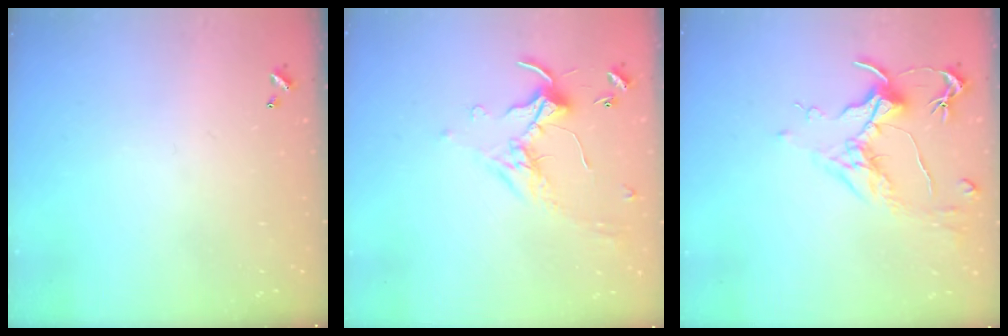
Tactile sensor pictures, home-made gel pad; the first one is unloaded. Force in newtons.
{"total": 0.0}
{"total": 1.7, "press": 1.4, "slide": 0.9}